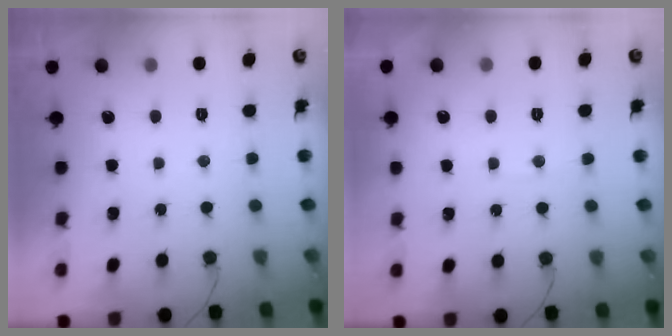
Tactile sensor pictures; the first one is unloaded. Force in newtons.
{"total": 2.8, "press": 2.7, "slide": 0.3}